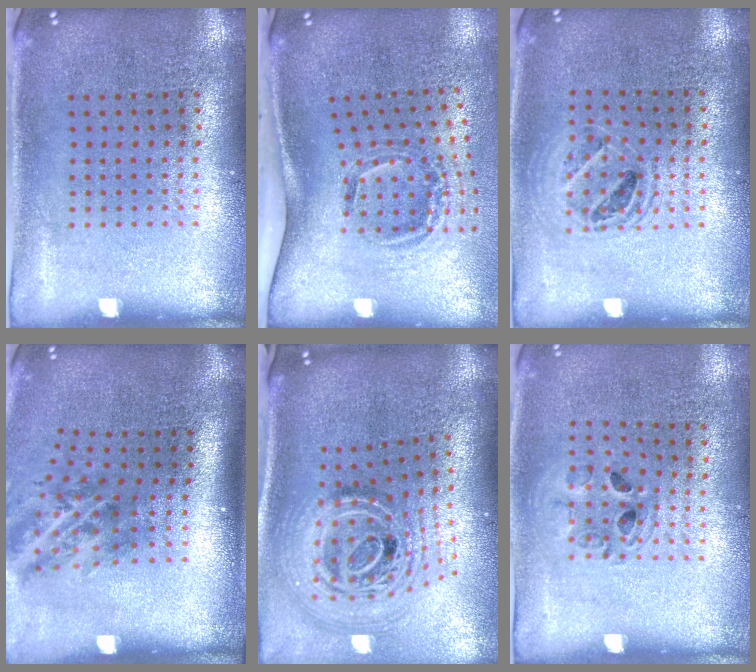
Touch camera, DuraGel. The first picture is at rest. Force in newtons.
{"total": 2.1, "press": 1.2, "slide": 1.7}
{"total": 1.4, "press": 1.3, "slide": 0.5}
{"total": 1.9, "press": 1.3, "slide": 1.5}
{"total": 2.5, "press": 1.8, "slide": 1.8}
{"total": 1.0, "press": 1.0, "slide": 0.1}